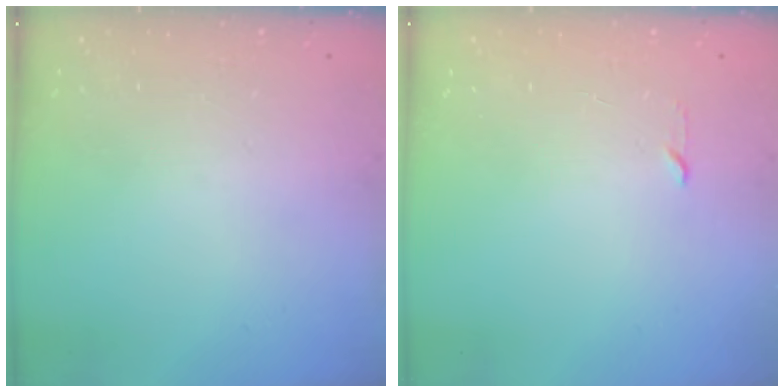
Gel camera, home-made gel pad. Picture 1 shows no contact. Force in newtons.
{"total": 2.3, "press": 2.2, "slide": 0.3}